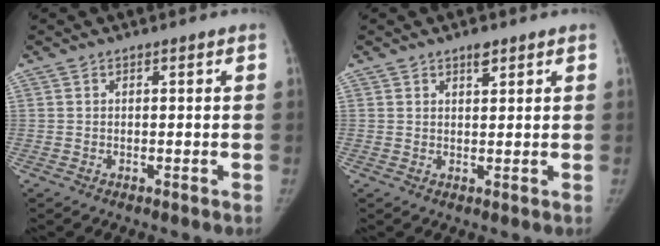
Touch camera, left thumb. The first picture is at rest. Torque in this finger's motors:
{"motor_torque": [0.45, 0.17, 0.72, -0.54, 0.06]}